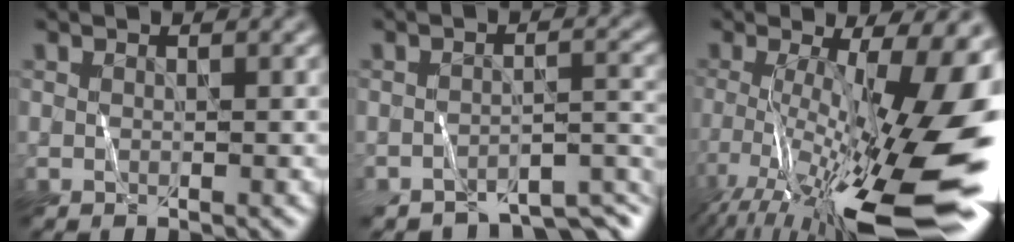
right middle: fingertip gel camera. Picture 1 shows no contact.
{"total": 6.0, "force": [-5.6, 1.3, 1.9], "torque": [-0.020, -0.015, -0.073]}
{"total": 17.6, "force": [-4.6, 5.5, 16.1], "torque": [-0.246, -0.021, -0.069]}